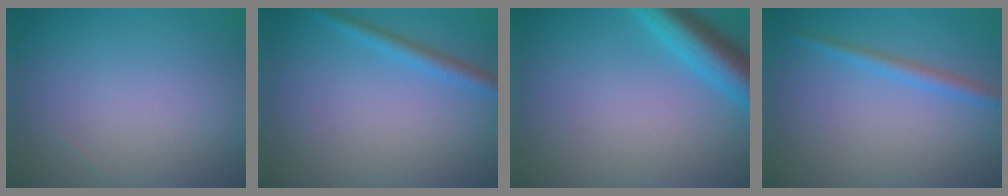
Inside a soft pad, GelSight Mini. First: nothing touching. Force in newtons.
{"total": 1.9, "press": 1.9, "slide": 0.1}
{"total": 5.4, "press": 5.4, "slide": 0.4}
{"total": 1.8, "press": 1.8, "slide": 0.1}